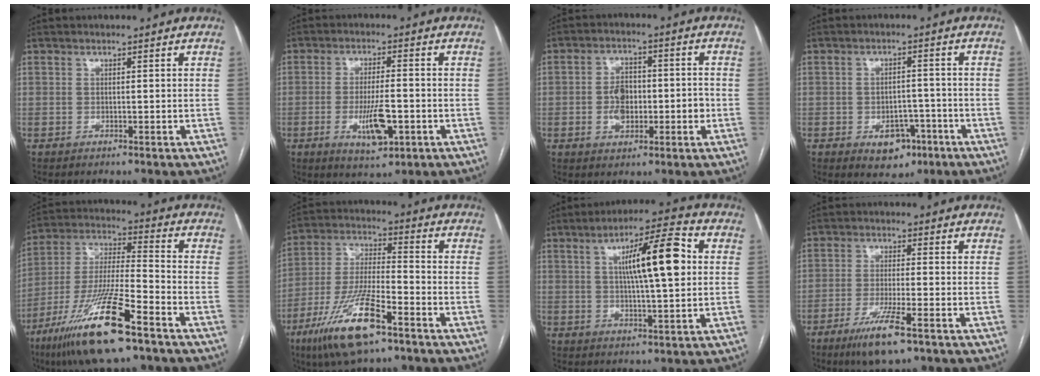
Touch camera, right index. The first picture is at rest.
{"total": 4.1, "force": [-1.1, 1.1, 3.8], "torque": [-0.072, -0.005, -0.013]}
{"total": 6.8, "force": [-1.2, 4.1, 5.2], "torque": [-0.093, 0.018, -0.016]}
{"total": 6.0, "force": [-3.0, 4.0, 3.4], "torque": [-0.041, 0.007, -0.035]}
{"total": 18.5, "force": [-11.0, 2.2, 14.8], "torque": [-0.311, -0.040, -0.203]}
{"total": 14.9, "force": [-8.5, 3.3, 11.7], "torque": [-0.241, -0.017, -0.152]}
{"total": 12.4, "force": [2.5, 1.6, 12.1], "torque": [-0.193, 0.019, 0.039]}
{"total": 7.7, "force": [-4.6, 0.6, 6.1], "torque": [-0.118, -0.017, -0.079]}